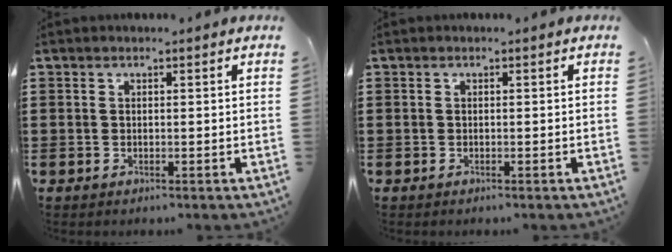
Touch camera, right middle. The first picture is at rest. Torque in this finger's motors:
{"motor_torque": [0.65, -0.29, -0.01, 0.00]}